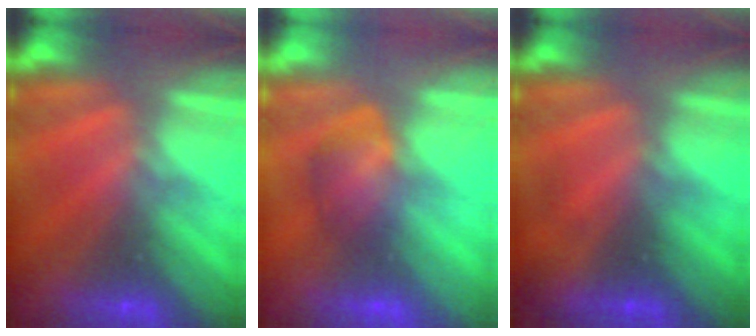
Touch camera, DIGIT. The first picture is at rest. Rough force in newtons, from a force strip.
{"total": 3.0}
{"total": 1.9}